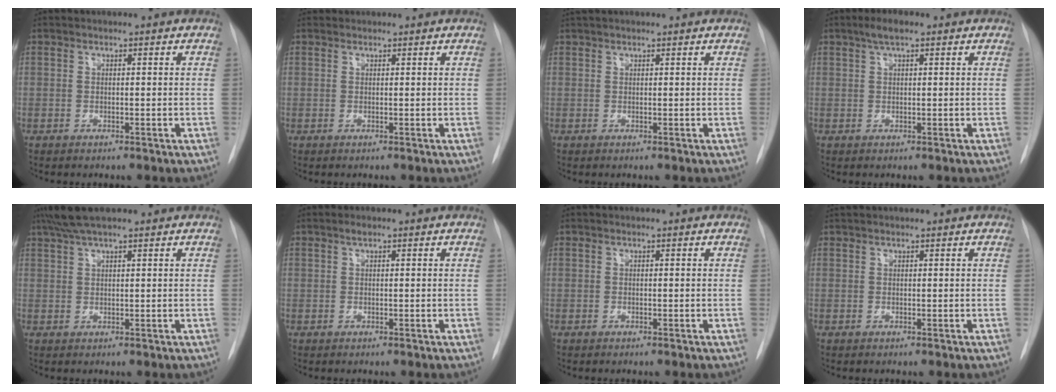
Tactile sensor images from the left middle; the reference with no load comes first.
{"total": 0.9, "force": [0.8, 0.4, -0.1], "torque": [0.001, 0.016, 0.014]}
{"total": 3.0, "force": [2.7, 0.5, 1.4], "torque": [-0.019, 0.033, 0.044]}
{"total": 2.8, "force": [1.7, 0.6, 2.1], "torque": [-0.042, 0.012, 0.029]}
{"total": 6.0, "force": [4.7, 0.8, 3.6], "torque": [-0.065, 0.032, 0.083]}
{"total": 0.7, "force": [0.5, 0.2, 0.5], "torque": [-0.009, 0.004, 0.008]}
{"total": 0.0}
{"total": 2.3, "force": [2.1, 0.3, 0.9], "torque": [-0.011, 0.031, 0.036]}